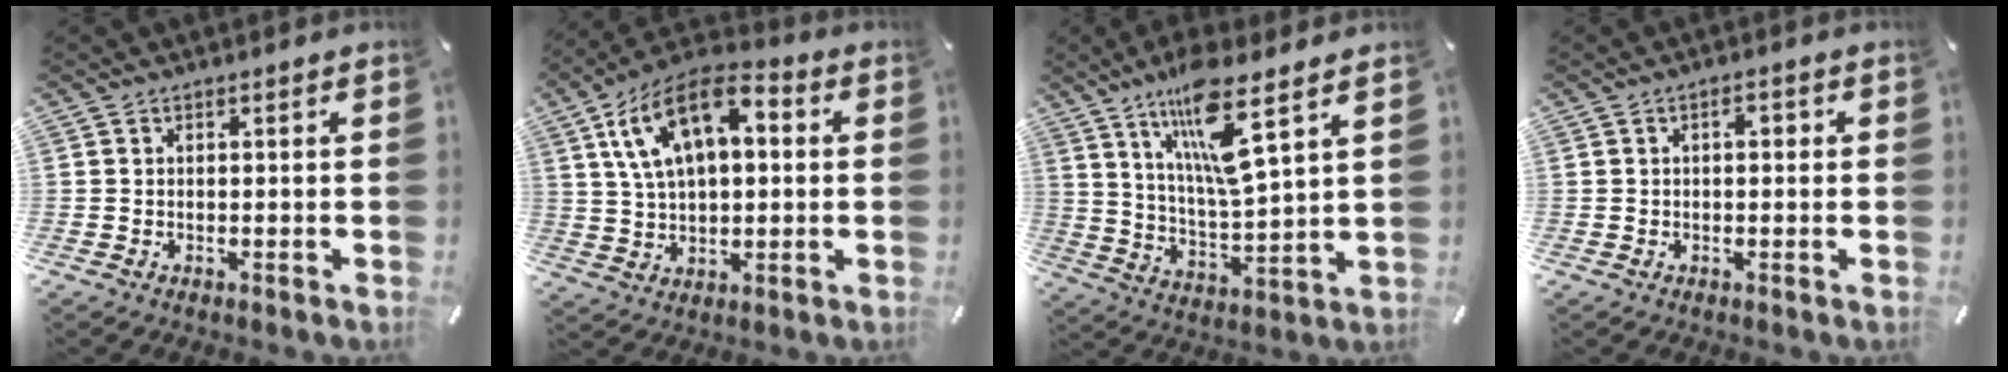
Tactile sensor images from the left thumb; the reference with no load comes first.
{"total": 15.0, "force": [5.4, 8.9, 10.7], "torque": [-0.223, -0.006, 0.096]}
{"total": 14.3, "force": [9.2, 2.4, 10.6], "torque": [-0.218, -0.046, 0.149]}
{"total": 2.3, "force": [0.3, 1.3, 1.9], "torque": [-0.023, 0.003, -0.002]}